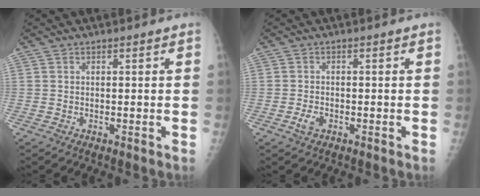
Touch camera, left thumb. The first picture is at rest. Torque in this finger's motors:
{"motor_torque": [-0.06, 0.05, 0.08, 0.07, 0.01]}